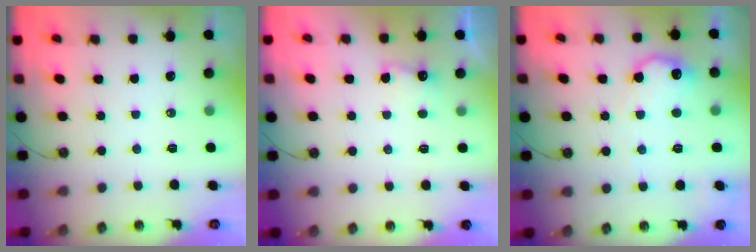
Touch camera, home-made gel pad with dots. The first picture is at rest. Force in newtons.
{"total": 3.7, "press": 3.5, "slide": 1.0}
{"total": 12.1, "press": 12.1, "slide": 0.5}